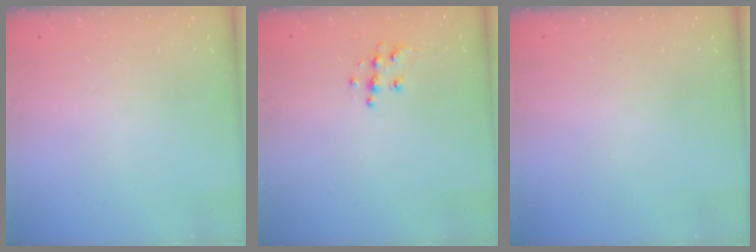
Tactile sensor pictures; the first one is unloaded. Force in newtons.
{"total": 6.3, "press": 6.3, "slide": 0.3}
{"total": 0.0}